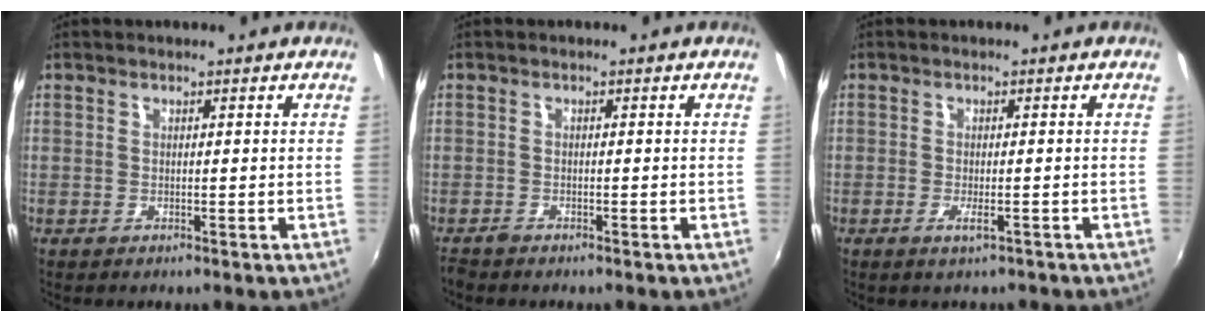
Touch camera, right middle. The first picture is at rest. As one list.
[{"total": 1.9, "force": [-1.8, 0.4, 0.5], "torque": [-0.015, -0.011, -0.036]}, {"total": 2.0, "force": [-1.3, 0.5, 1.5], "torque": [-0.027, -0.002, -0.021]}]